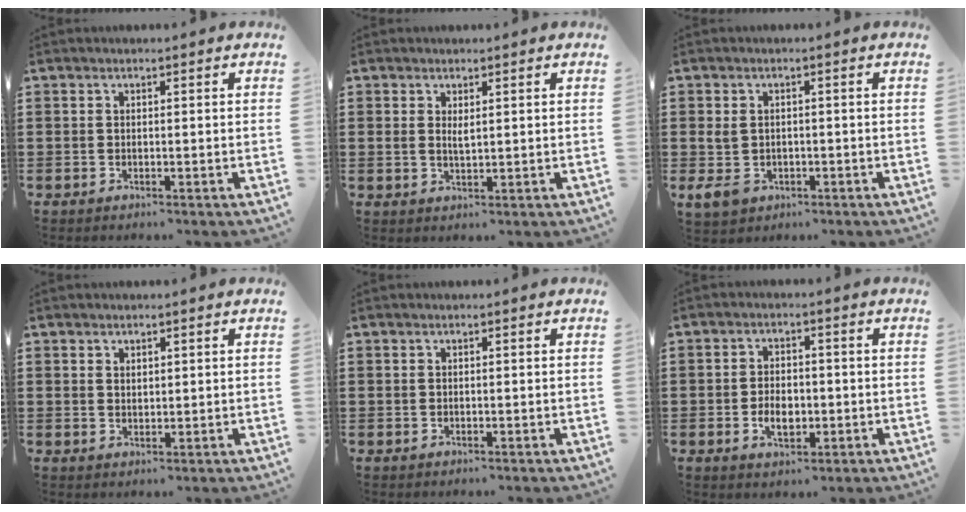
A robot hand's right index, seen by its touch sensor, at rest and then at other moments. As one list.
[{"total": 1.5, "force": [0.7, 0.6, 1.2], "torque": [-0.024, 0.003, 0.013]}, {"total": 3.7, "force": [-0.7, 2.7, 2.5], "torque": [-0.080, -0.008, -0.021]}, {"total": 1.3, "force": [1.1, 0.6, 0.2], "torque": [-0.005, 0.002, 0.022]}, {"total": 0.0}, {"total": 4.2, "force": [-1.0, 2.6, 3.2], "torque": [-0.052, 0.001, -0.019]}]